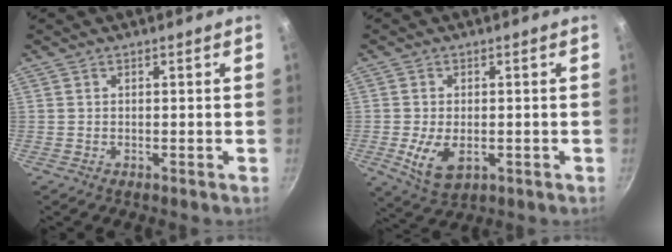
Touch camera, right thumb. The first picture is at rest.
{"total": 7.2, "force": [-1.5, 4.2, 5.7], "torque": [-0.105, -0.013, -0.019]}